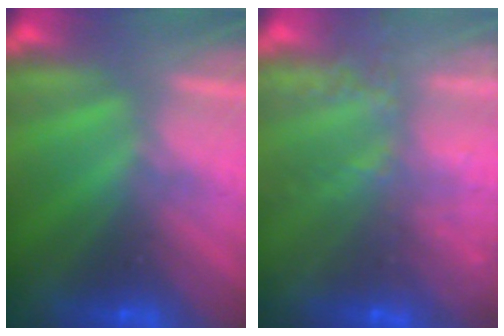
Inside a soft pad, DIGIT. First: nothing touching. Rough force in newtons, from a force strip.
{"total": 9.6}